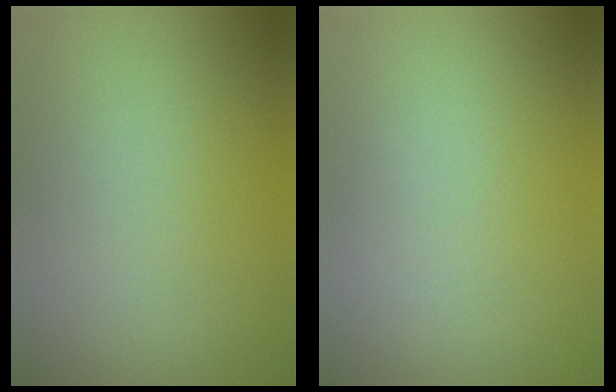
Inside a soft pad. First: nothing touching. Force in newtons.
{"total": 0.0}